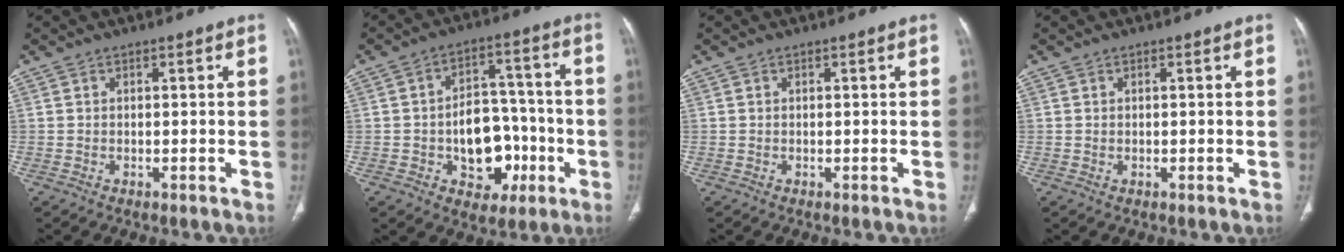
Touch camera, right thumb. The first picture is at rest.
{"total": 12.8, "force": [-3.4, 9.1, 8.3], "torque": [-0.076, 0.044, -0.042]}
{"total": 0.0}
{"total": 0.0}